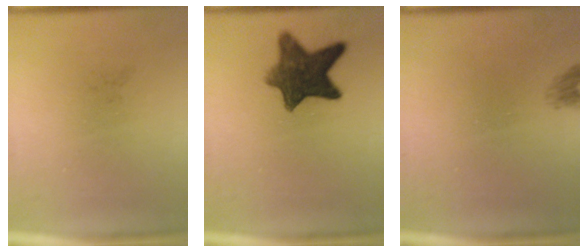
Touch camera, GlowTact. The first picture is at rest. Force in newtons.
{"total": 9.9}
{"total": 1.3}